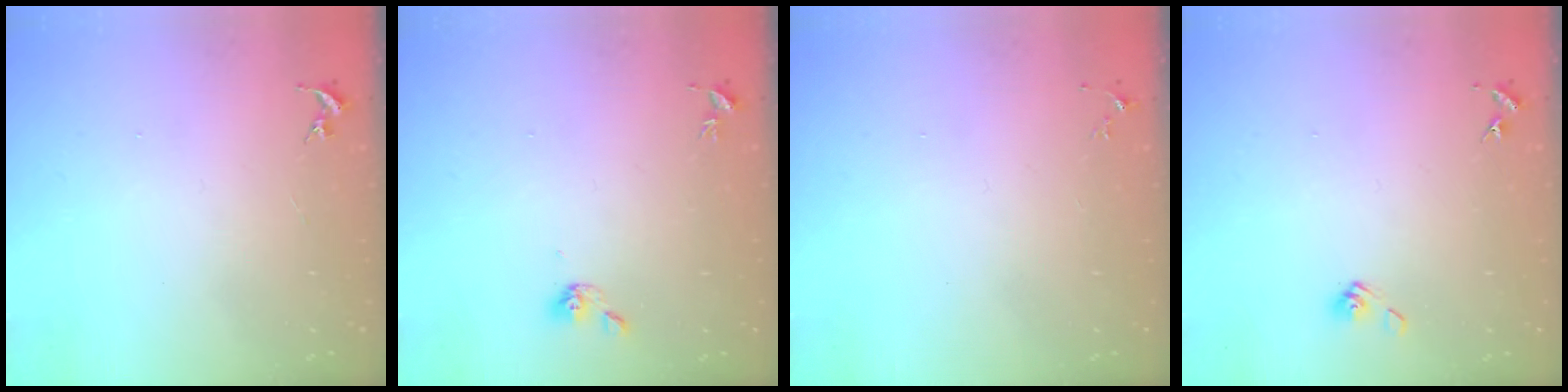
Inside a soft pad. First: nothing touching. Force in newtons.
{"total": 5.2, "press": 4.6, "slide": 2.3}
{"total": 3.5, "press": 3.5, "slide": 0.5}
{"total": 5.4, "press": 4.9, "slide": 2.3}